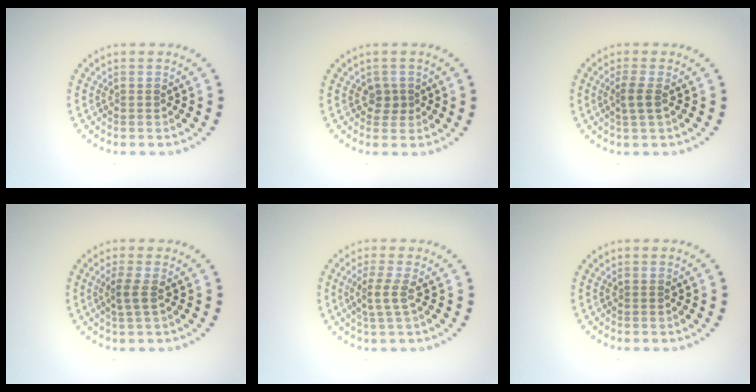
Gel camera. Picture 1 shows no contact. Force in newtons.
{"total": 1.3, "press": 1.1, "slide": 0.8}
{"total": 1.7, "press": 1.4, "slide": 1.0}
{"total": 1.6, "press": 1.3, "slide": 0.9}
{"total": 2.2, "press": 1.6, "slide": 1.5}
{"total": 0.0}